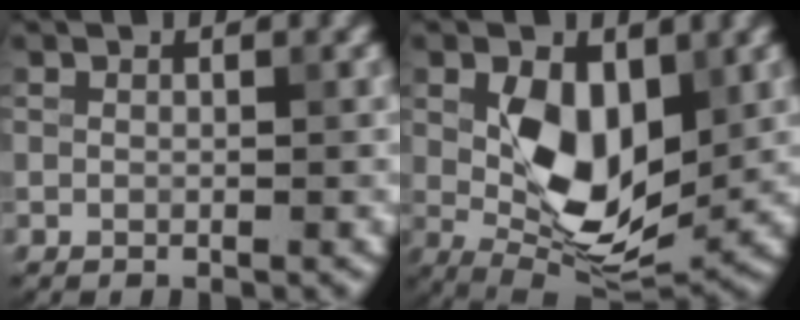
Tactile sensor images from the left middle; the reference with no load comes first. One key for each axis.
{"total": 7.7, "fx": 0.7, "fy": 4.3, "fz": 6.4, "tx": -0.111, "ty": -0.009, "tz": 0.016}